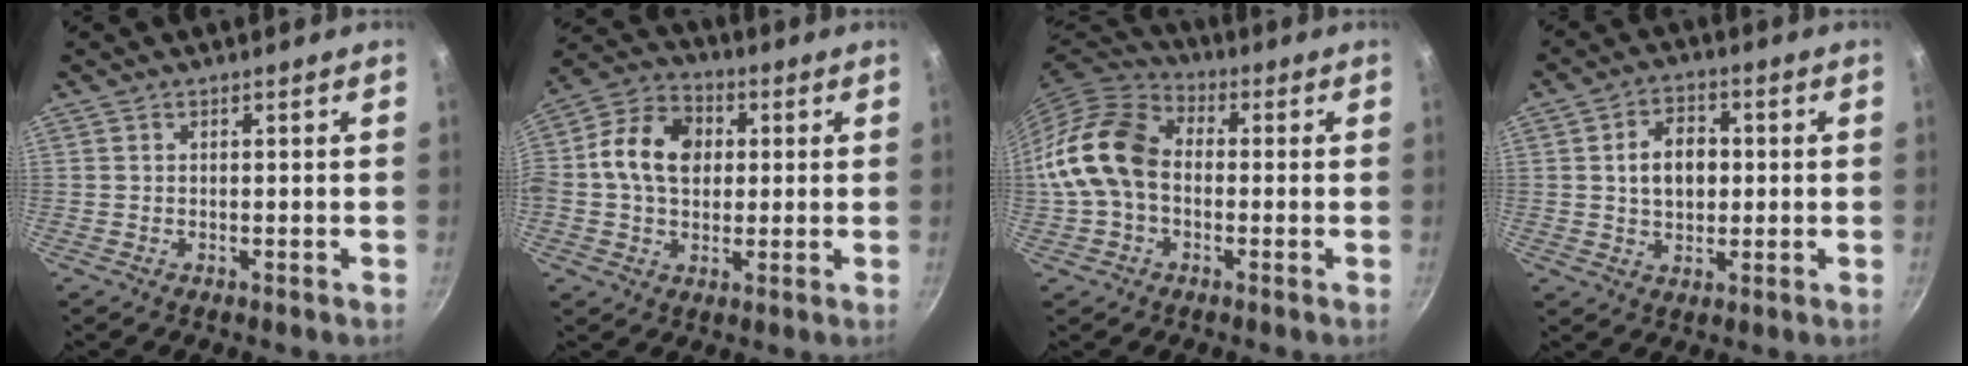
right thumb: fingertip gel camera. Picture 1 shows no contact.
{"total": 13.4, "force": [1.5, 10.1, 8.7], "torque": [-0.131, 0.018, 0.006]}
{"total": 14.1, "force": [-1.0, 10.2, 9.7], "torque": [-0.159, 0.033, -0.037]}
{"total": 8.3, "force": [0.7, 5.9, 5.8], "torque": [-0.073, 0.011, 0.009]}